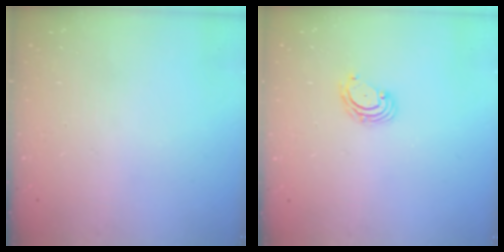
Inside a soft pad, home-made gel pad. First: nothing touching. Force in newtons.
{"total": 2.8, "press": 2.8, "slide": 0.3}